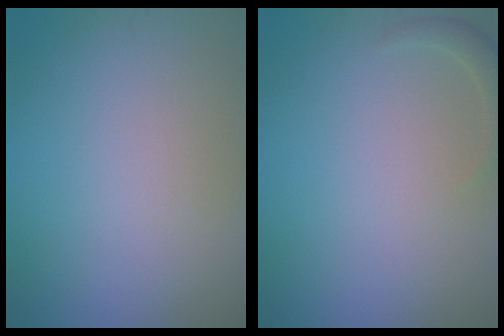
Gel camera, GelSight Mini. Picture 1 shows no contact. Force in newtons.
{"total": 1.2, "press": 1.2, "slide": 0.2}